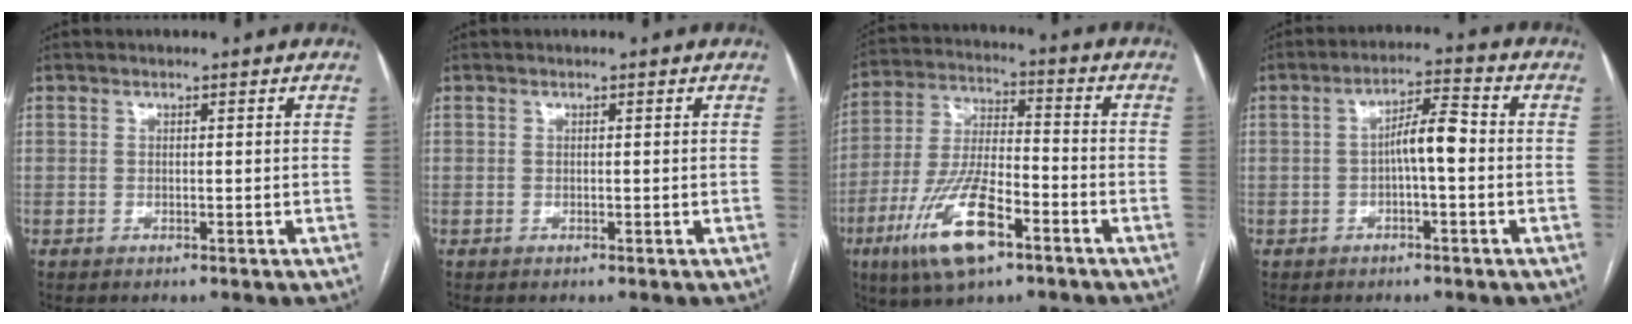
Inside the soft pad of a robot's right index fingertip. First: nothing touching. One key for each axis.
{"total": 0.0}
{"total": 14.3, "fx": -7.2, "fy": 4.2, "fz": 11.6, "tx": -0.240, "ty": -0.005, "tz": -0.128}
{"total": 5.6, "fx": -0.6, "fy": 1.1, "fz": 5.4, "tx": -0.090, "ty": 0.020, "tz": -0.010}